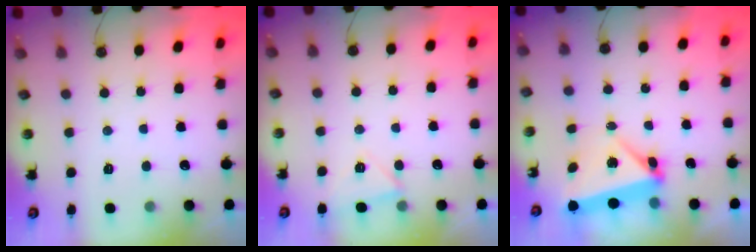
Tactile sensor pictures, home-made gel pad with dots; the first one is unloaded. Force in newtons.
{"total": 4.0, "press": 3.3, "slide": 2.2}
{"total": 5.4, "press": 5.4, "slide": 0.5}